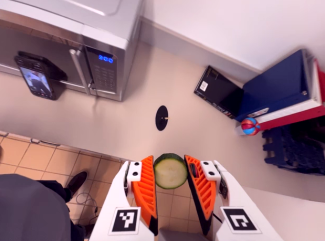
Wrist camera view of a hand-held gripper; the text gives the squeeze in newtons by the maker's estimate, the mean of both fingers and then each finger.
{"total": 8.9, "left": 9.1, "right": 8.7}